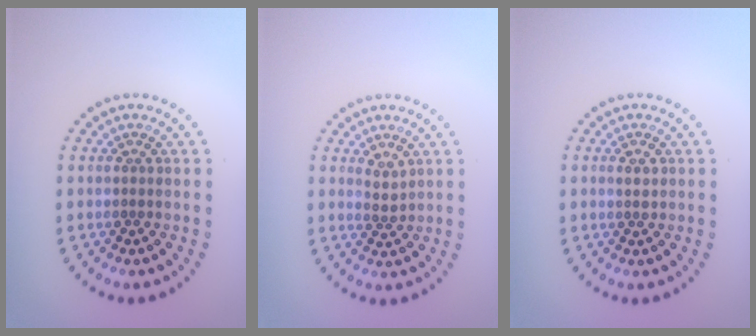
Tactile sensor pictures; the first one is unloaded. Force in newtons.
{"total": 1.3, "press": 0.8, "slide": 0.9}
{"total": 1.0, "press": 1.0, "slide": 0.3}